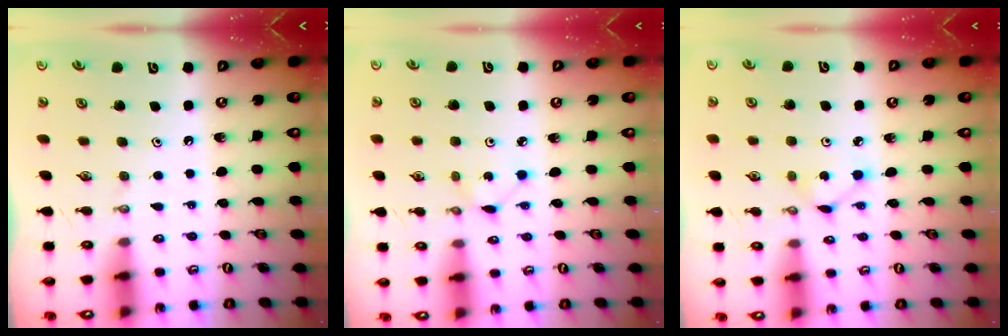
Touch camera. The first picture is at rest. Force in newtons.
{"total": 1.1, "press": 1.1, "slide": 0.1}
{"total": 3.9, "press": 3.9, "slide": 0.2}